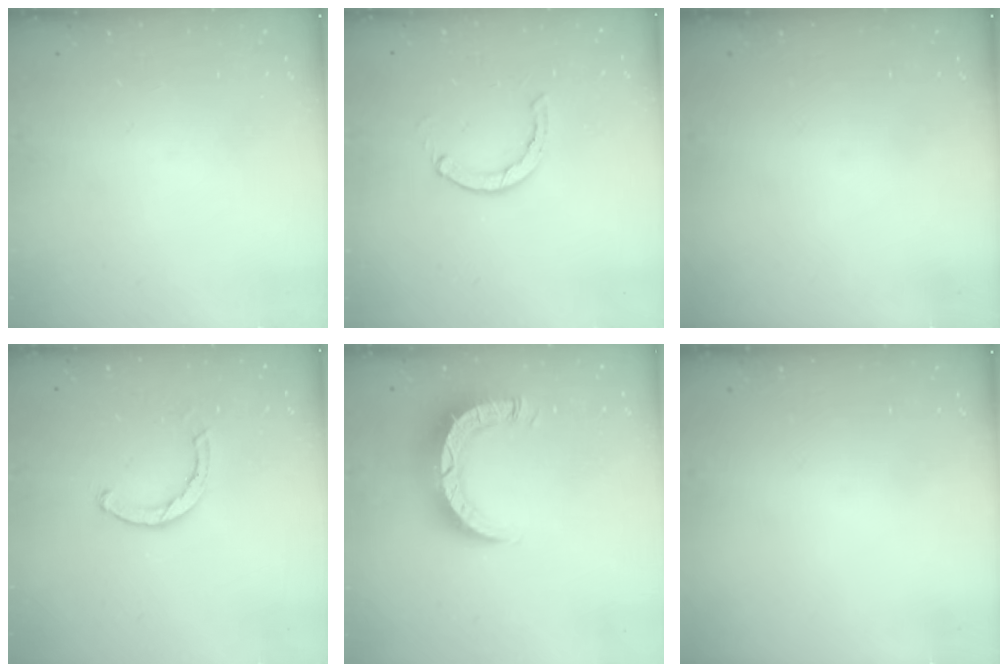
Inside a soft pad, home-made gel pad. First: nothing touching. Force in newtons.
{"total": 2.8, "press": 2.7, "slide": 0.4}
{"total": 0.0}
{"total": 2.5, "press": 2.5, "slide": 0.1}
{"total": 8.3, "press": 8.2, "slide": 0.8}
{"total": 0.0}